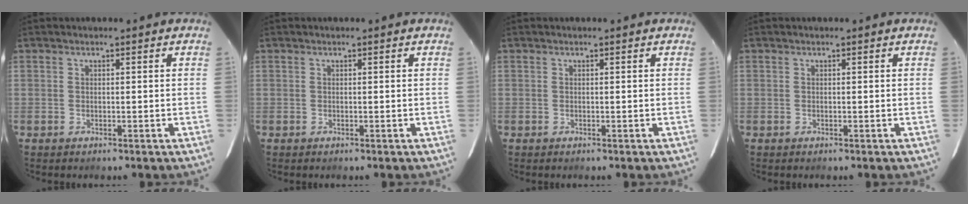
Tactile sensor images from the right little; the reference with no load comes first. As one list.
[{"total": 0.0}, {"total": 0.0}, {"total": 0.0}]